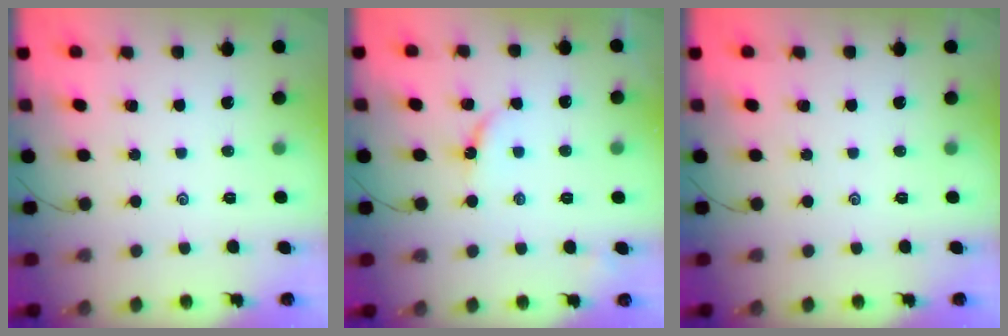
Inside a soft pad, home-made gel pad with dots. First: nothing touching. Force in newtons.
{"total": 4.5, "press": 4.5, "slide": 0.5}
{"total": 0.0}